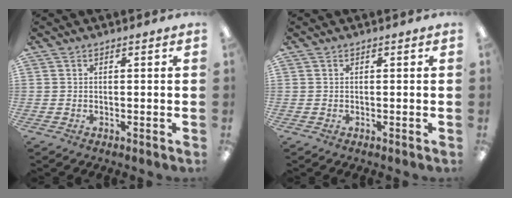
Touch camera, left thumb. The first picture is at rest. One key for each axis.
{"total": 0.0}